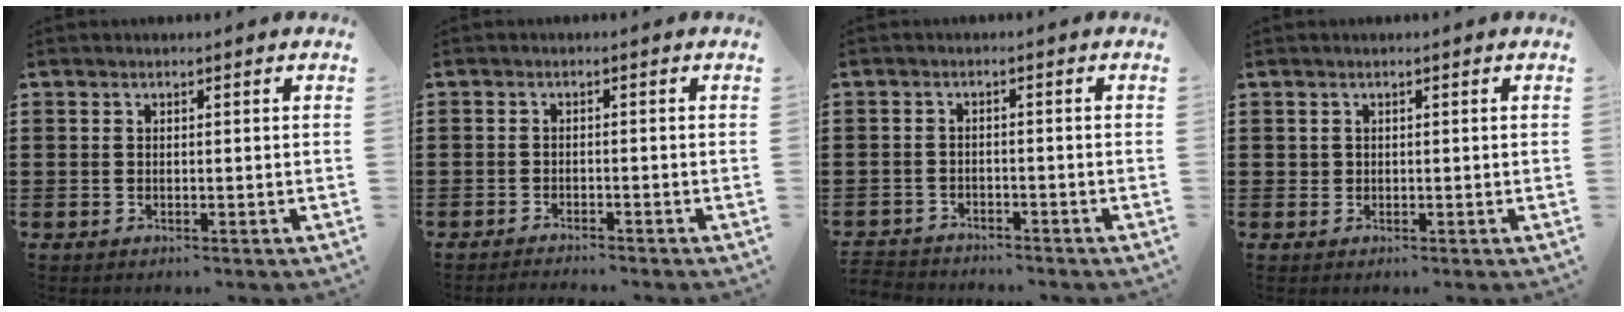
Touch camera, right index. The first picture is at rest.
{"total": 1.7, "force": [-1.7, -0.2, -0.1], "torque": [-0.001, 0.001, -0.037]}
{"total": 2.5, "force": [-2.4, 0.2, -0.3], "torque": [-0.003, -0.002, -0.055]}
{"total": 0.7, "force": [0.2, 0.6, 0.1], "torque": [-0.003, 0.005, 0.004]}